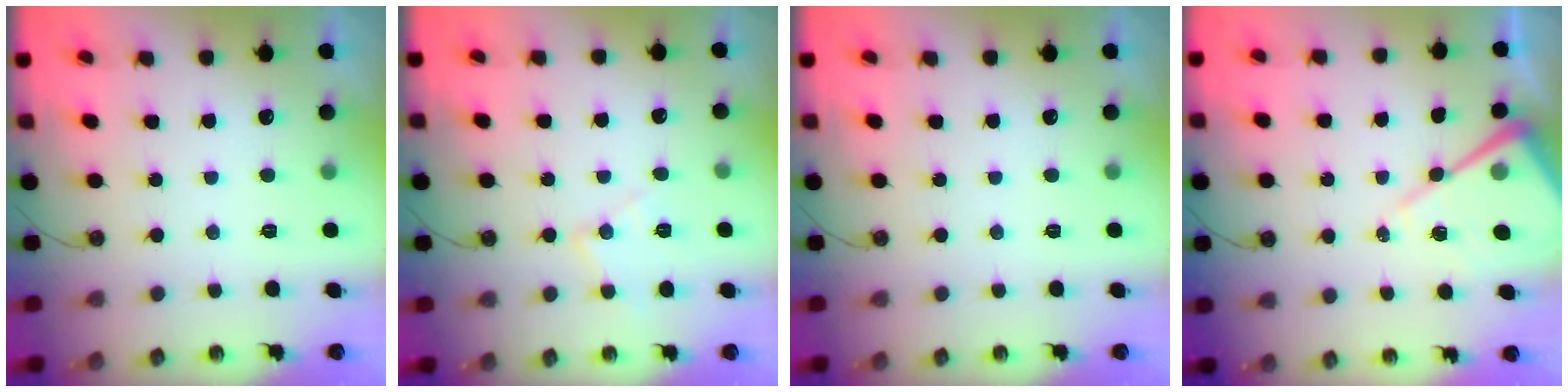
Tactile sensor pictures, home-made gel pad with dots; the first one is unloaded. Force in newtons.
{"total": 8.2, "press": 8.1, "slide": 0.6}
{"total": 0.0}
{"total": 11.9, "press": 11.9, "slide": 1.1}